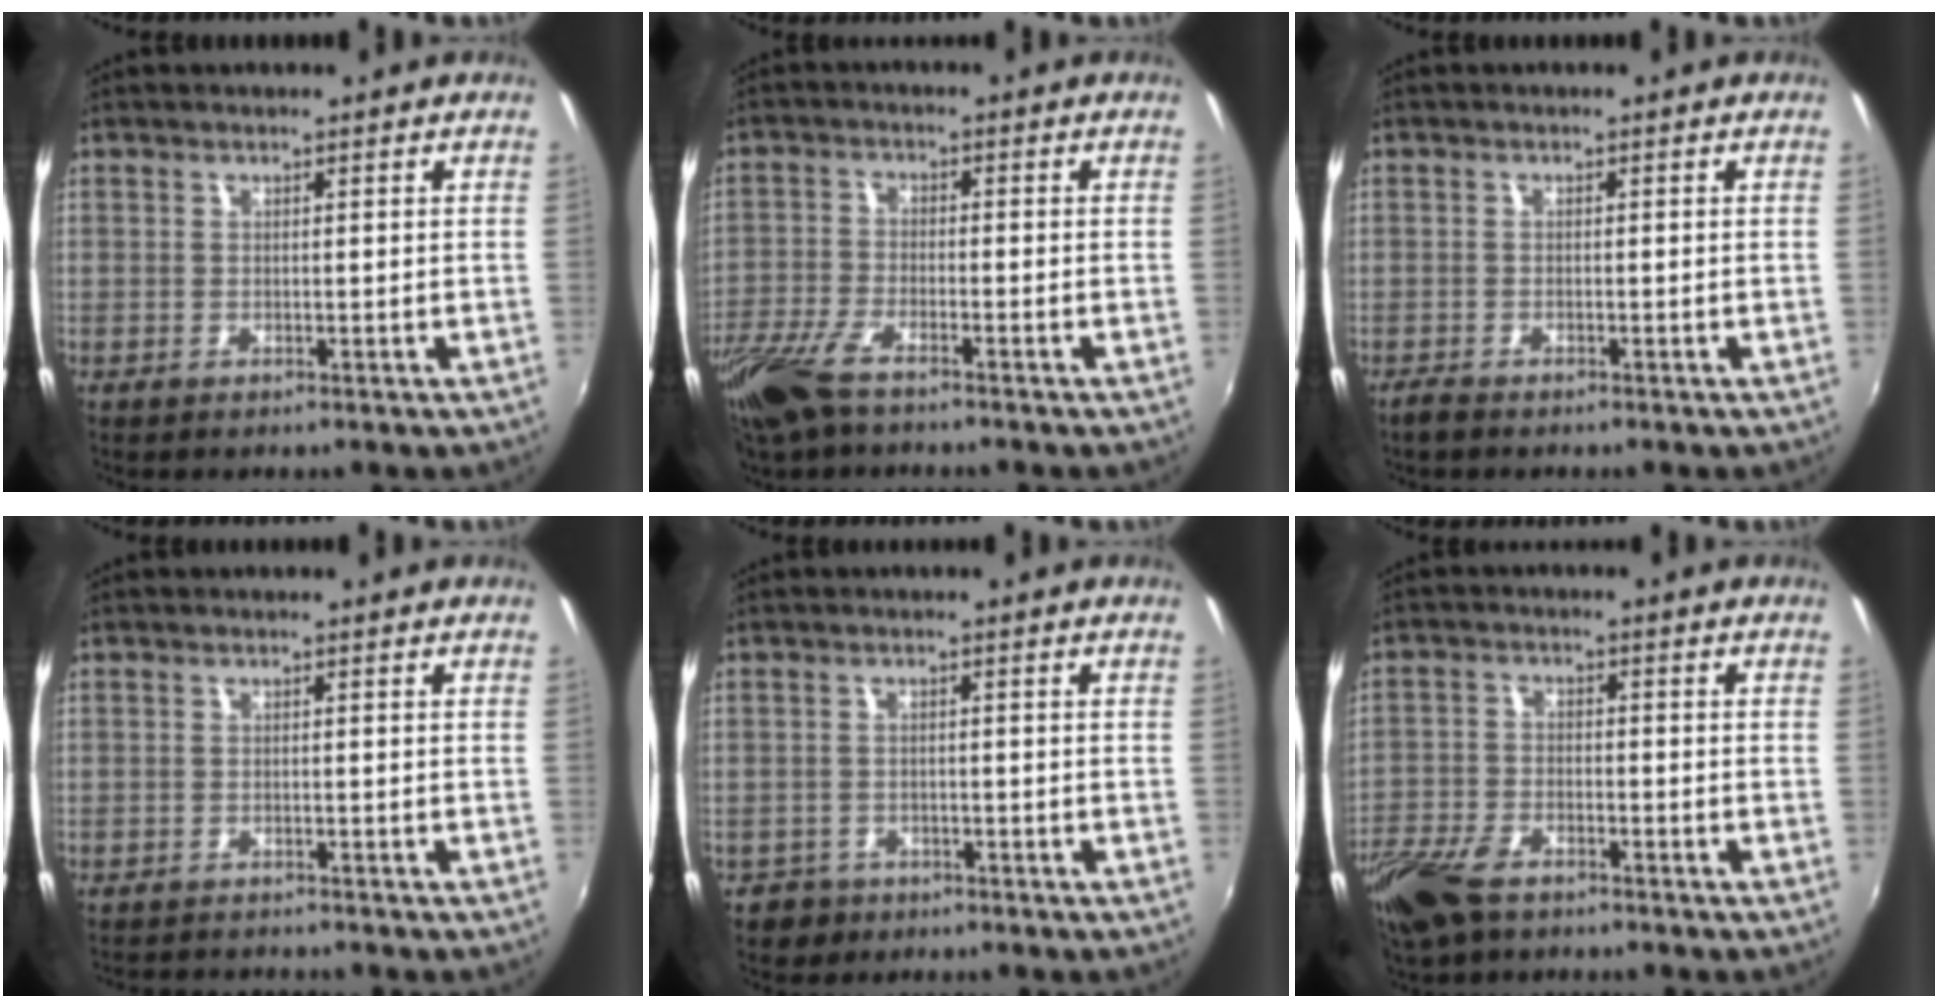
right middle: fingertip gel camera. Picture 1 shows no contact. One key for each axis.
{"total": 8.2, "fx": -6.1, "fy": 2.4, "fz": 4.9, "tx": -0.123, "ty": -0.018, "tz": -0.127}
{"total": 1.7, "fx": -1.5, "fy": 0.4, "fz": 0.7, "tx": -0.020, "ty": -0.004, "tz": -0.031}
{"total": 4.3, "fx": -4.2, "fy": 0.5, "fz": 1.0, "tx": -0.032, "ty": -0.011, "tz": -0.066}
{"total": 3.6, "fx": -2.4, "fy": 2.6, "fz": 0.4, "tx": -0.023, "ty": 0.003, "tz": -0.039}
{"total": 10.1, "fx": -7.2, "fy": 4.8, "fz": 5.2, "tx": -0.135, "ty": -0.014, "tz": -0.144}